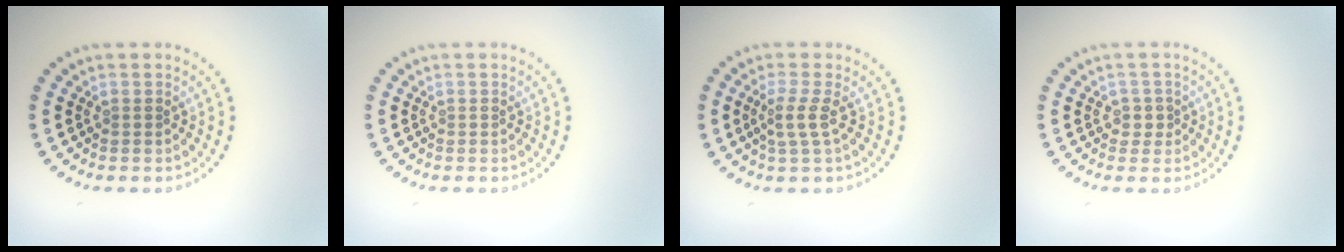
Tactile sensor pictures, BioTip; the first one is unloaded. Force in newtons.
{"total": 0.0}
{"total": 2.1, "press": 1.5, "slide": 1.4}
{"total": 1.3, "press": 1.0, "slide": 0.8}